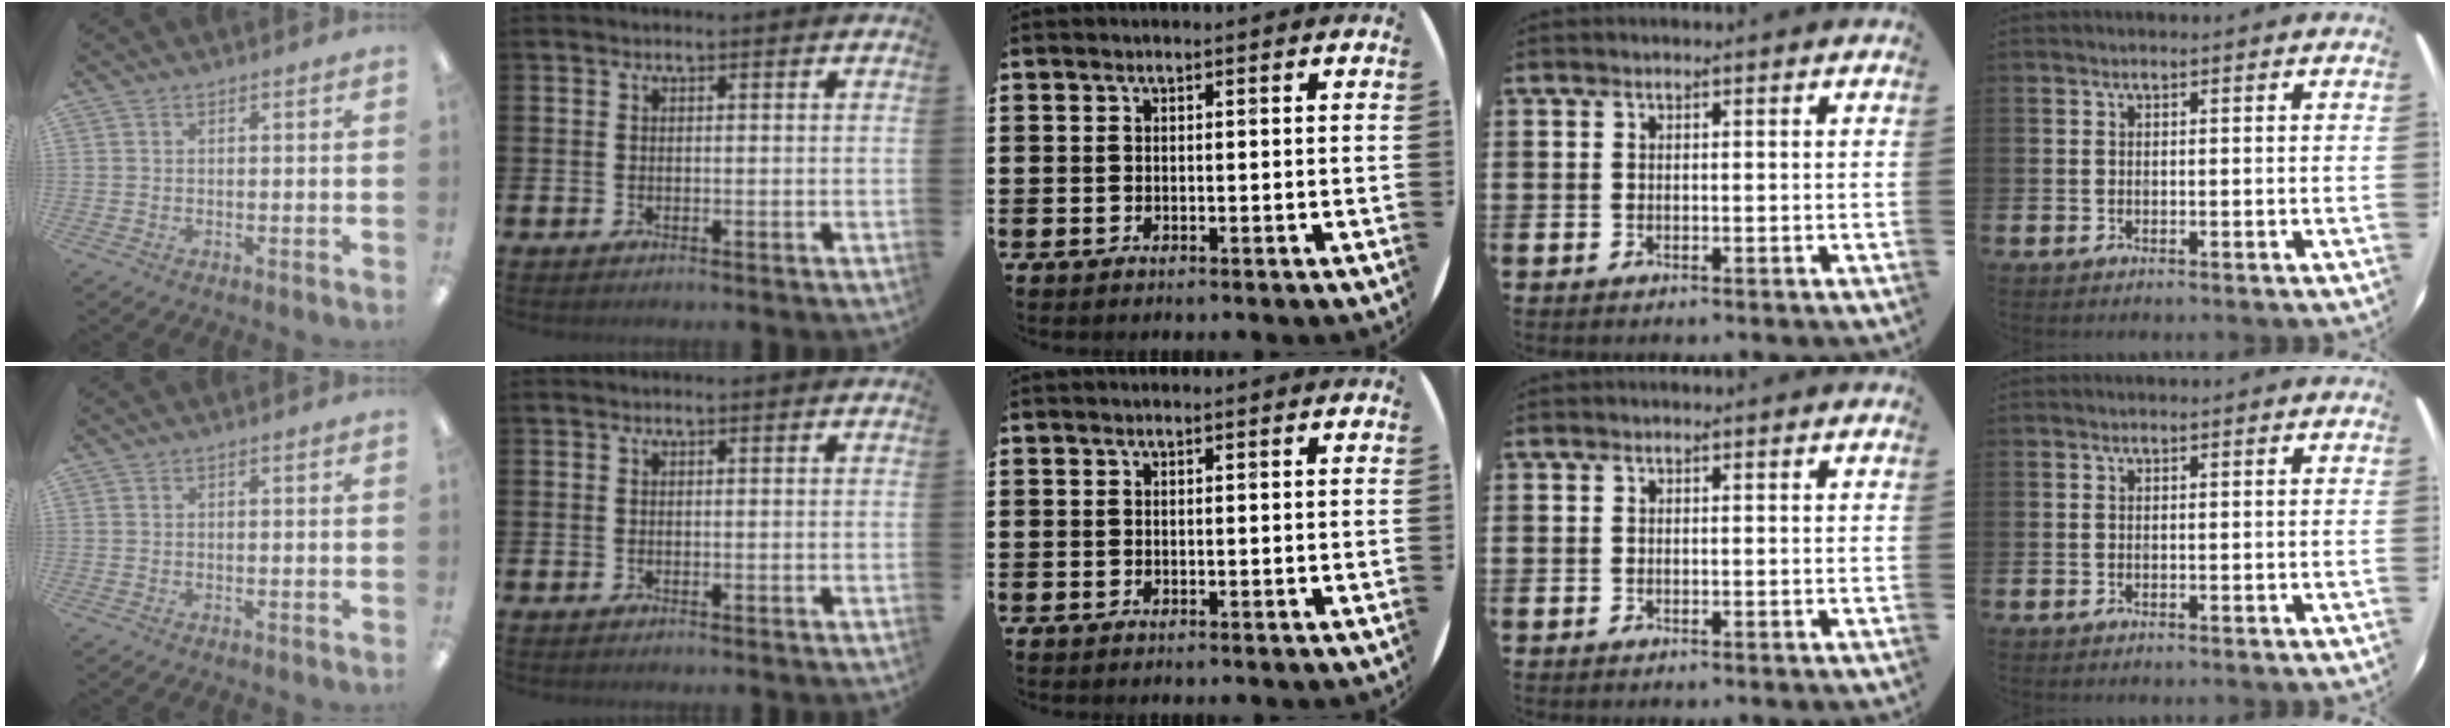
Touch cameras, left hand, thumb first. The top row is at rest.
{}